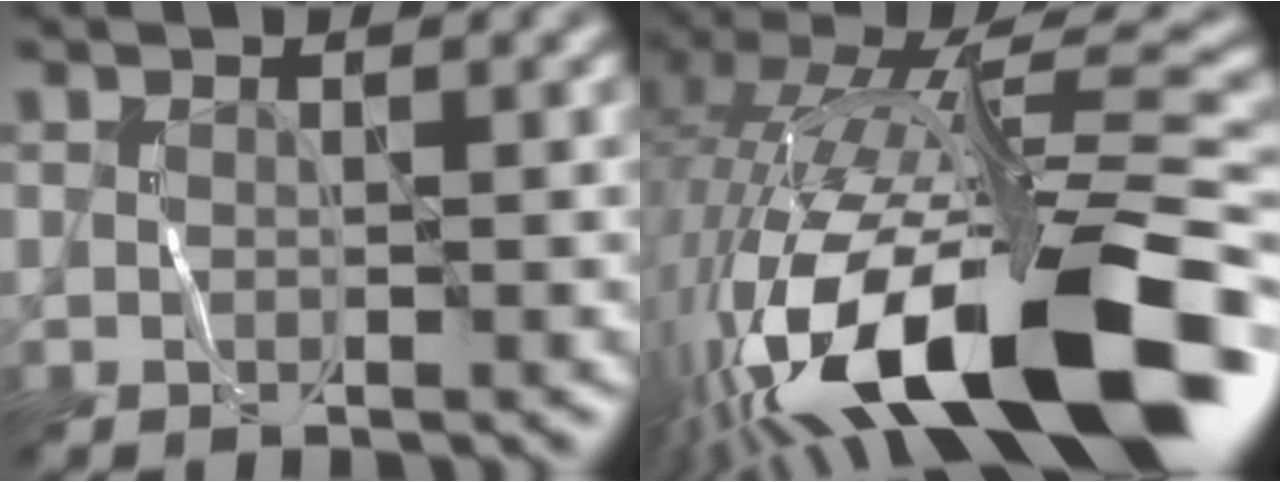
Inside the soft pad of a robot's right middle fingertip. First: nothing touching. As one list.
[{"total": 18.5, "force": [-7.1, 6.4, 15.8], "torque": [-0.286, -0.005, -0.117]}]